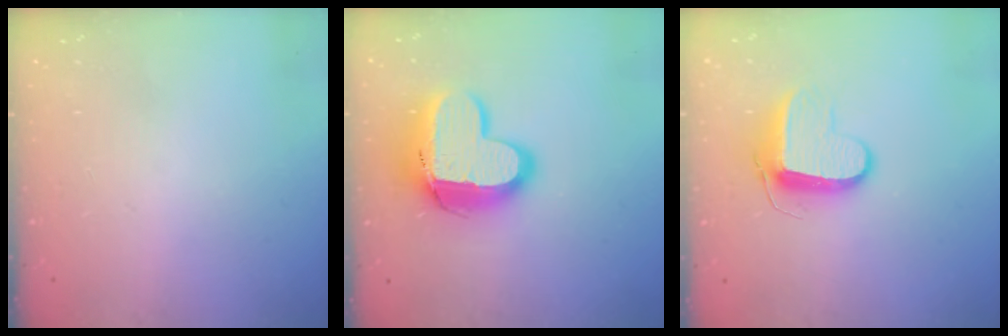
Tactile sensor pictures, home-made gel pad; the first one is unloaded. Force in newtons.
{"total": 15.3, "press": 15.2, "slide": 1.2}
{"total": 9.5, "press": 9.5, "slide": 0.2}